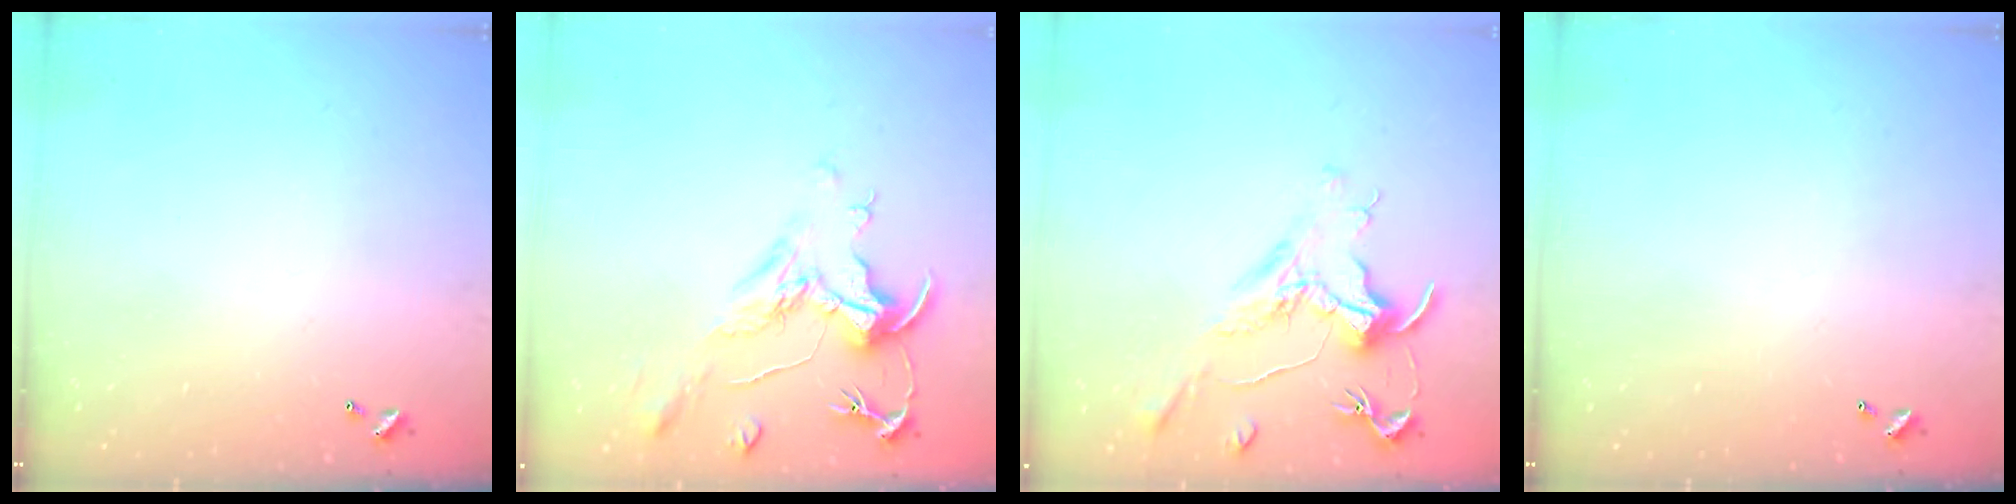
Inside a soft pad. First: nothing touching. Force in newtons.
{"total": 2.1, "press": 1.7, "slide": 1.3}
{"total": 1.5, "press": 1.2, "slide": 0.9}
{"total": 0.0}